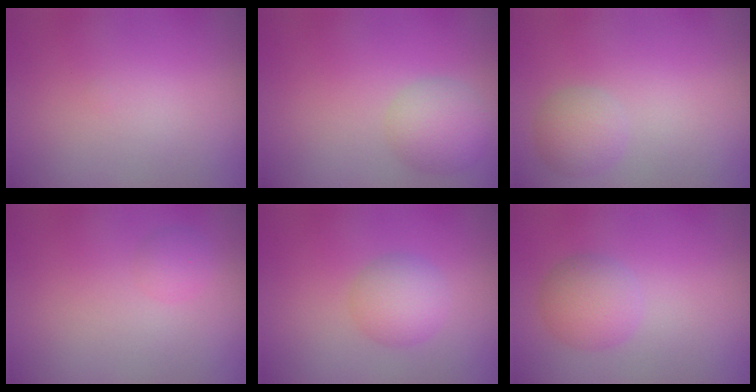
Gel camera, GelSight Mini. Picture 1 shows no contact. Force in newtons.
{"total": 2.9, "press": 2.8, "slide": 0.3}
{"total": 2.1, "press": 2.1, "slide": 0.1}
{"total": 1.1, "press": 1.1, "slide": 0.1}
{"total": 2.6, "press": 2.6, "slide": 0.1}
{"total": 2.9, "press": 2.9, "slide": 0.0}